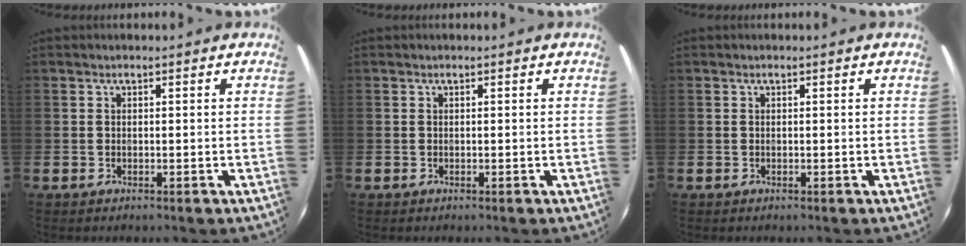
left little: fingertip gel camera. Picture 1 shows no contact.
{"total": 0.0}
{"total": 0.0}